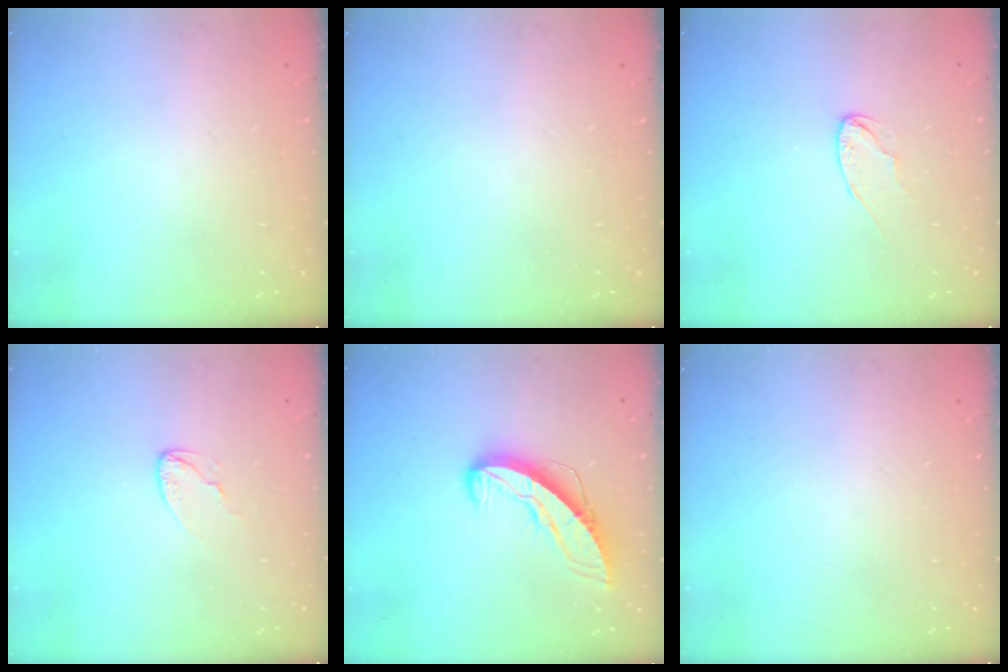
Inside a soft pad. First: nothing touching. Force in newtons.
{"total": 0.0}
{"total": 5.2, "press": 5.2, "slide": 0.4}
{"total": 3.6, "press": 3.6, "slide": 0.3}
{"total": 8.7, "press": 8.7, "slide": 1.0}
{"total": 0.0}